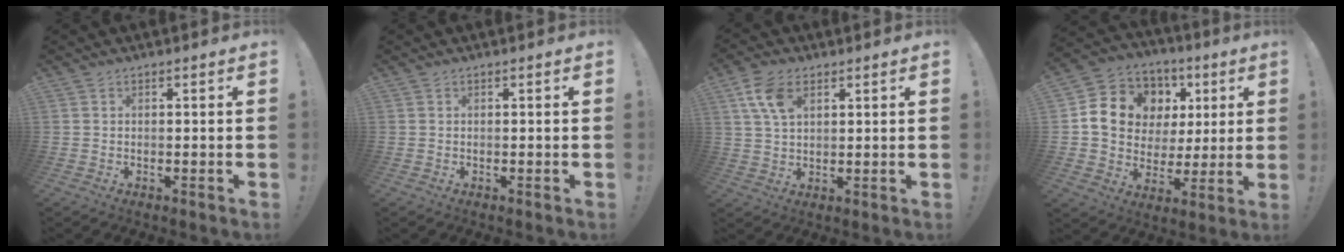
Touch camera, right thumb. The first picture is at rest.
{"total": 0.0}
{"total": 8.9, "force": [4.0, 5.3, 5.9], "torque": [-0.108, -0.005, 0.079]}
{"total": 14.4, "force": [4.5, 12.1, 6.3], "torque": [-0.096, -0.016, 0.104]}